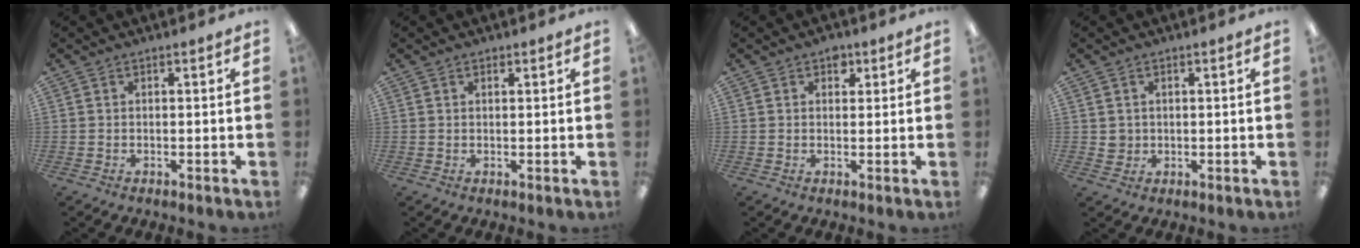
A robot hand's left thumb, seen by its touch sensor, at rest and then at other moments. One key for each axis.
{"total": 0.8, "fx": 0.5, "fy": 0.5, "fz": 0.3, "tx": 0.003, "ty": -0.001, "tz": 0.008}
{"total": 2.6, "fx": 1.5, "fy": 1.8, "fz": 1.2, "tx": -0.001, "ty": -0.006, "tz": 0.022}
{"total": 2.2, "fx": 0.7, "fy": 2.1, "fz": 0.3, "tx": -0.009, "ty": 0.002, "tz": 0.012}